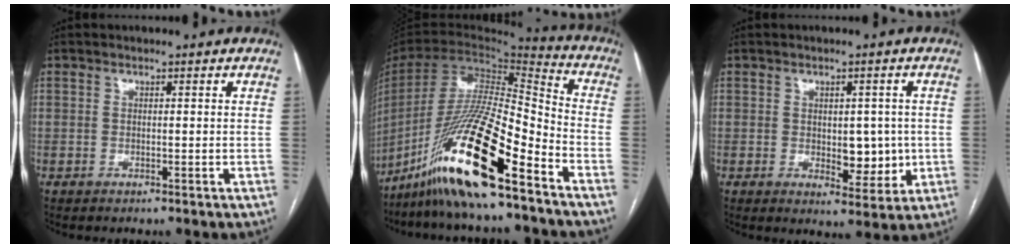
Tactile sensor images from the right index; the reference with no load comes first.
{"total": 22.1, "force": [-14.3, 2.0, 16.8], "torque": [-0.339, -0.036, -0.268]}
{"total": 6.3, "force": [-0.3, 3.5, 5.3], "torque": [-0.061, -0.002, 0.007]}